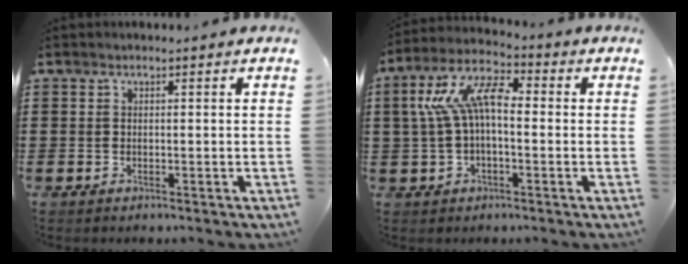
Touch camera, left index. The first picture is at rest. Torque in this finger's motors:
{"motor_torque": [1.99, -0.15, 0.98, 0.21]}